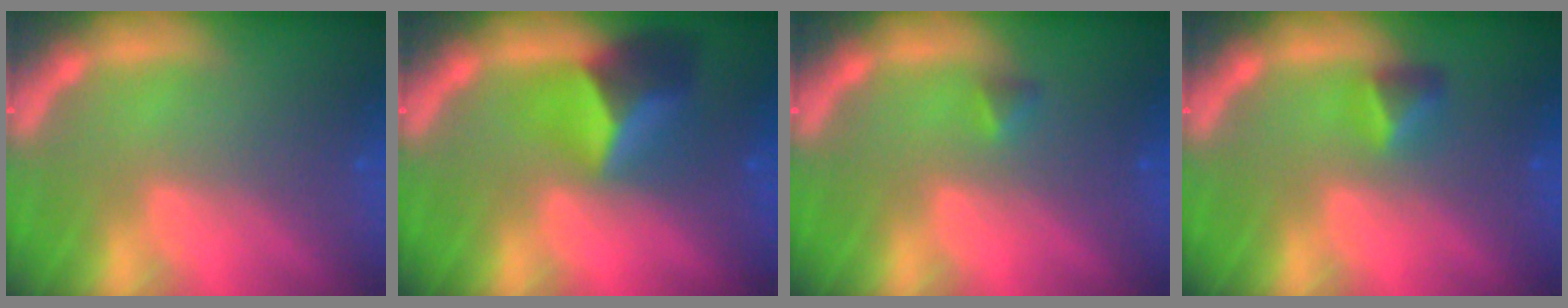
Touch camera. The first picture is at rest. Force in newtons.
{"total": 5.4}
{"total": 0.9}
{"total": 1.9}